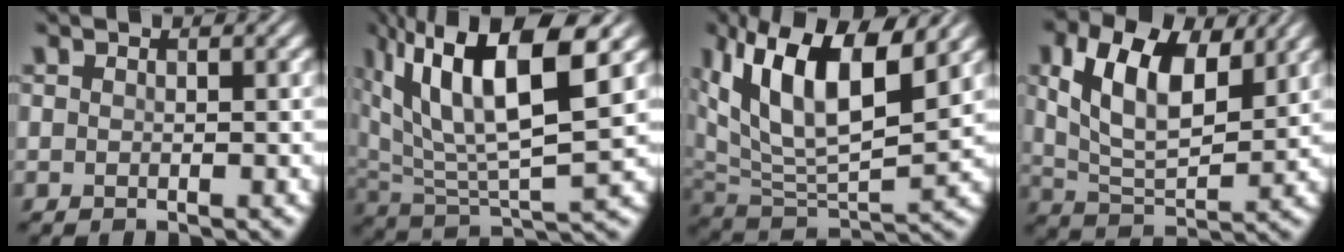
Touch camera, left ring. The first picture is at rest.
{"total": 12.7, "force": [6.0, 3.9, 10.5], "torque": [-0.196, 0.015, 0.108]}
{"total": 12.3, "force": [5.7, 5.0, 9.7], "torque": [-0.180, 0.005, 0.103]}
{"total": 8.9, "force": [3.3, 4.8, 6.7], "torque": [-0.134, 0.003, 0.059]}